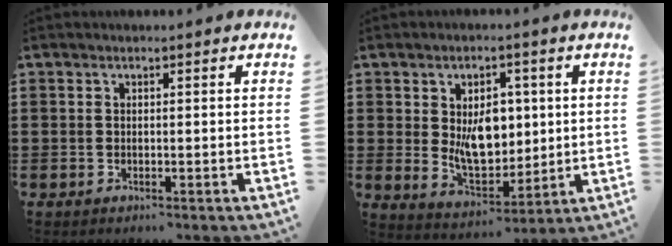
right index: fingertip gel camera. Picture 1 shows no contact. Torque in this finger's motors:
{"motor_torque": [1.61, 0.52, 0.88, 0.21]}